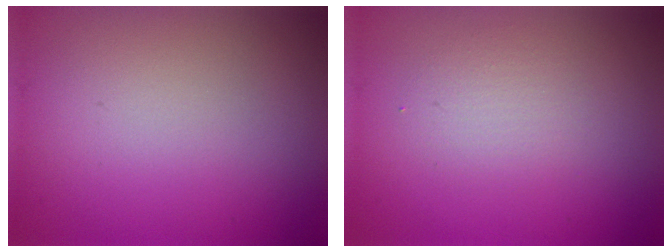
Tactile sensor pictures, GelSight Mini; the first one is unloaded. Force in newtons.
{"total": 1.9, "press": 1.9, "slide": 0.0}